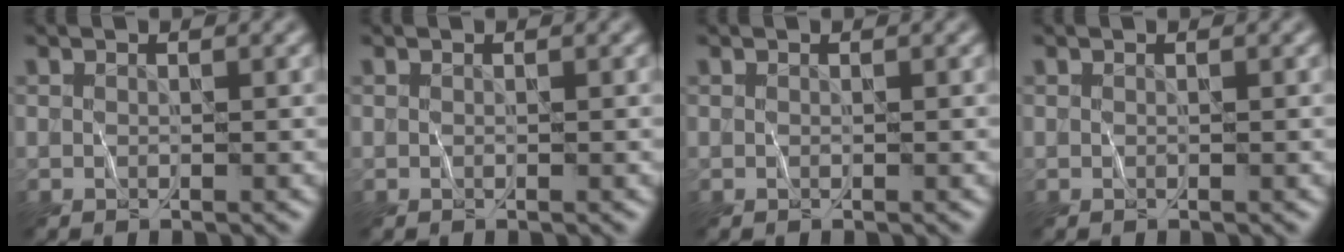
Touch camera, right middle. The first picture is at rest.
{"total": 0.0}
{"total": 0.0}
{"total": 0.0}